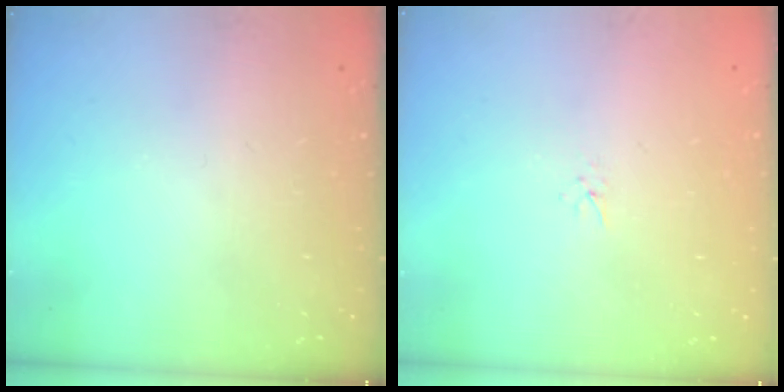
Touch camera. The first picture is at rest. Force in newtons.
{"total": 1.6, "press": 1.6, "slide": 0.2}